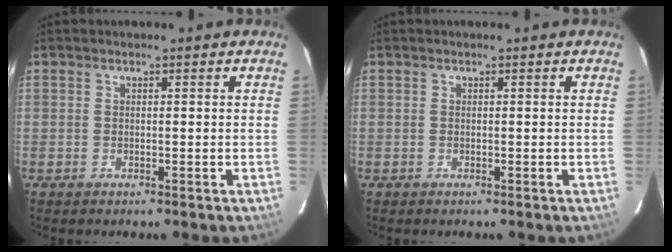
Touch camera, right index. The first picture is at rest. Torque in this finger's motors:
{"motor_torque": [-0.02, 0.02, 0.01, 0.00]}